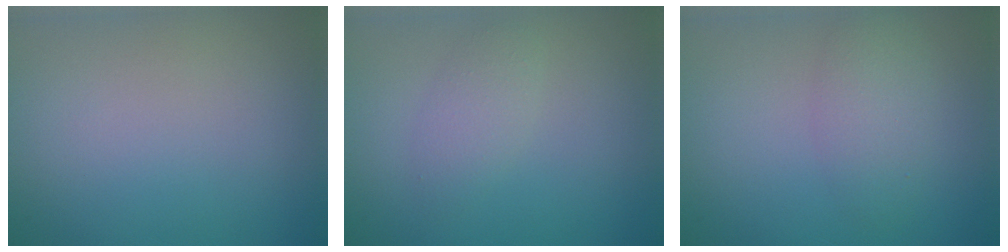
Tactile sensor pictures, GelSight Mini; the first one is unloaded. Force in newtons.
{"total": 1.9, "press": 1.9, "slide": 0.1}
{"total": 2.6, "press": 2.6, "slide": 0.2}